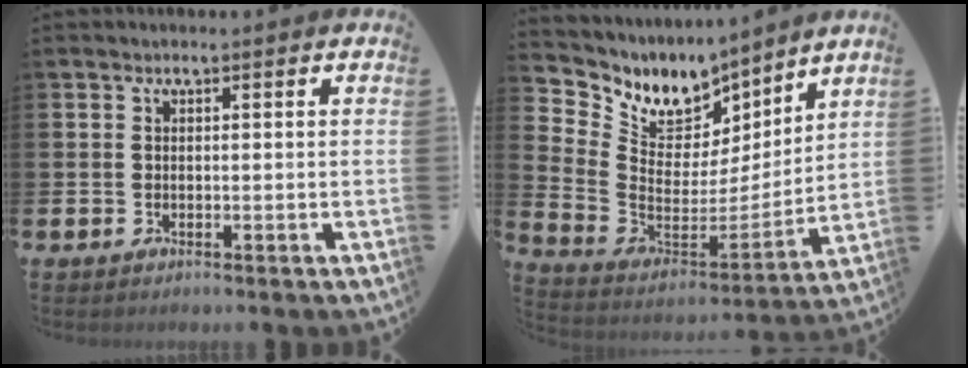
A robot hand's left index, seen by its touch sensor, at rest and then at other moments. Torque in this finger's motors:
{"motor_torque": [0.75, -0.86, 0.02, 0.01]}